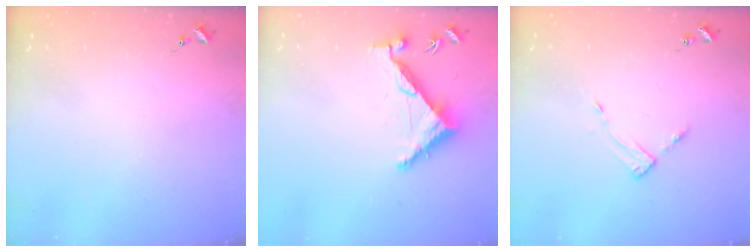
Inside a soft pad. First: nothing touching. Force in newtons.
{"total": 6.9, "press": 6.9, "slide": 0.3}
{"total": 4.6, "press": 4.6, "slide": 0.4}